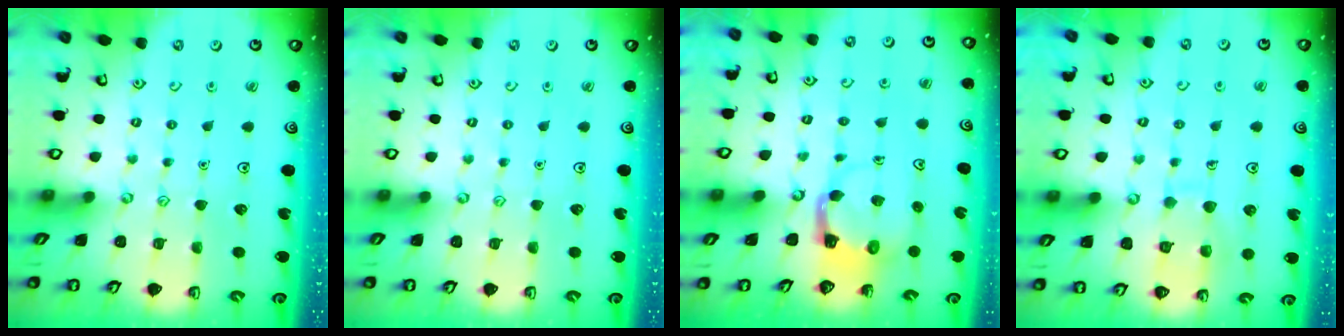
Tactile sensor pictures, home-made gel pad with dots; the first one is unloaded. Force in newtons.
{"total": 0.0}
{"total": 3.7, "press": 3.6, "slide": 0.5}
{"total": 9.3, "press": 9.3, "slide": 0.8}